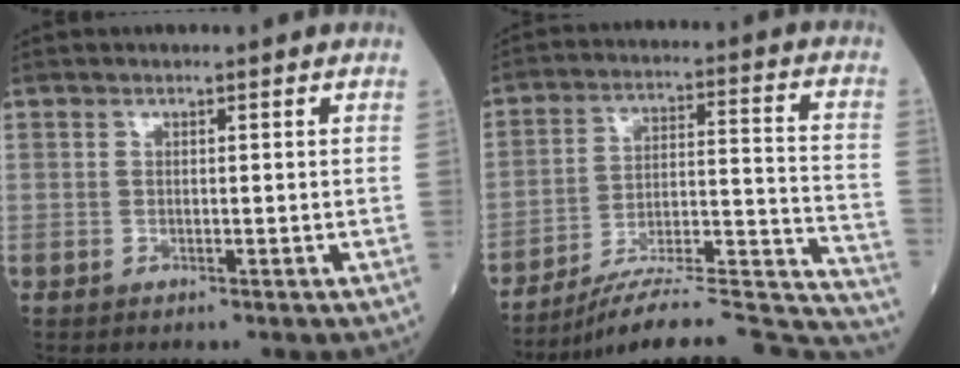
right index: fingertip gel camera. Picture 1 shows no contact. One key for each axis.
{"total": 23.1, "fx": -22.0, "fy": 0.9, "fz": 6.9, "tx": -0.048, "ty": 0.027, "tz": -0.317}